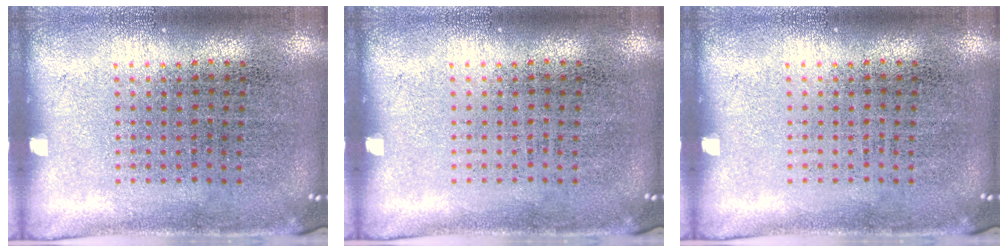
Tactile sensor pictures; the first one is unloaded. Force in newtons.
{"total": 0.0}
{"total": 0.0}